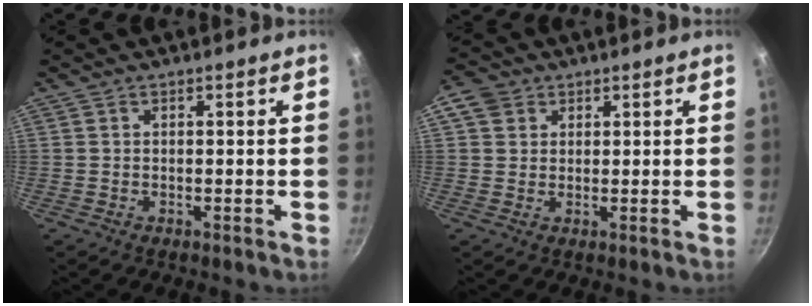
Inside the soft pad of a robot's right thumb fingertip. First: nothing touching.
{"total": 4.3, "force": [1.7, 3.7, 1.5], "torque": [-0.007, 0.002, 0.024]}